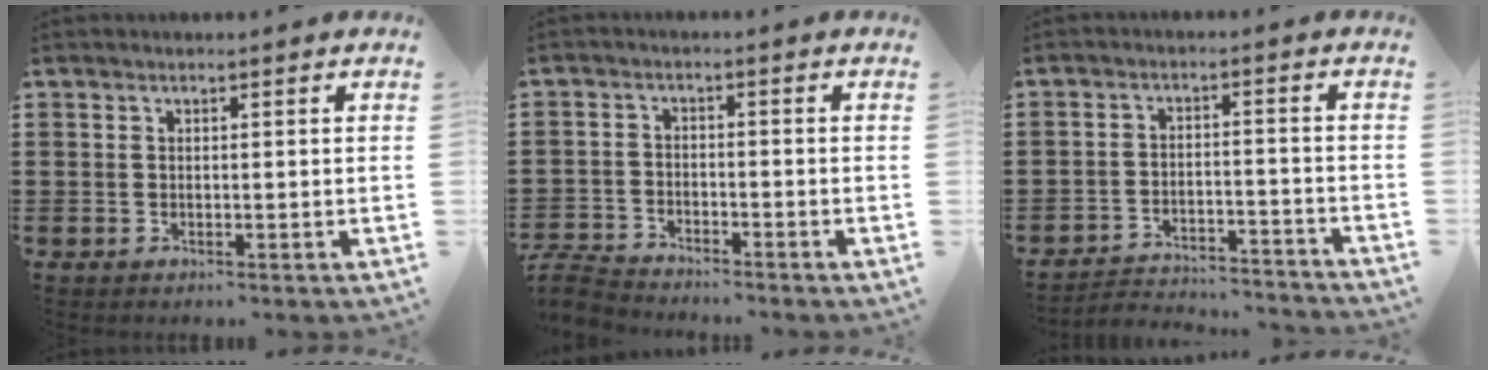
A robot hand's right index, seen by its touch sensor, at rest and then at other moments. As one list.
[{"total": 3.7, "force": [-3.6, 0.6, 0.5], "torque": [-0.026, -0.003, -0.080]}, {"total": 3.5, "force": [-3.5, 0.3, 0.6], "torque": [-0.017, 0.003, -0.074]}]